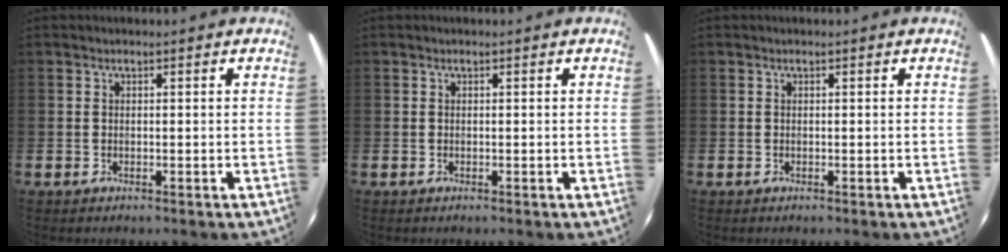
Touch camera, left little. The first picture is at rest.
{"total": 0.0}
{"total": 0.0}